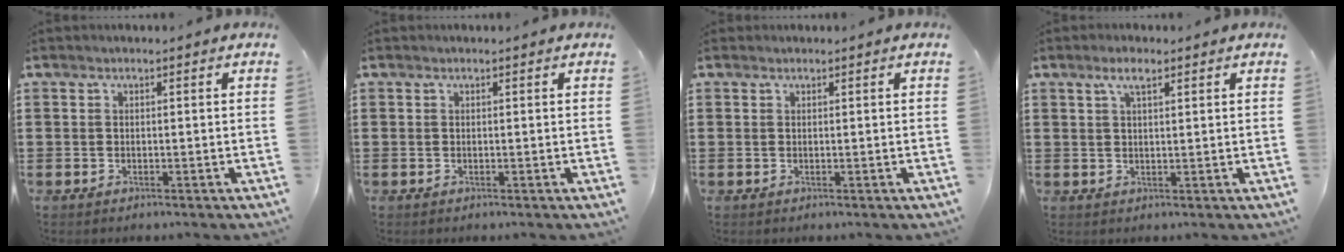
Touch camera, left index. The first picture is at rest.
{"total": 0.0}
{"total": 0.0}
{"total": 3.1, "force": [1.8, 0.8, 2.3], "torque": [-0.049, 0.006, 0.030]}